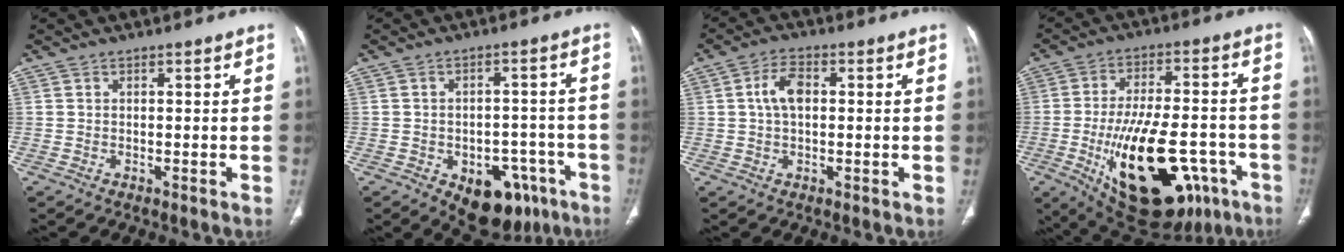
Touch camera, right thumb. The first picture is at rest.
{"total": 12.7, "force": [-6.4, 7.9, 7.5], "torque": [-0.061, 0.038, -0.078]}
{"total": 5.2, "force": [0.7, 3.0, 4.2], "torque": [-0.083, 0.011, 0.010]}
{"total": 26.0, "force": [-9.7, 12.4, 20.6], "torque": [-0.310, 0.014, -0.124]}